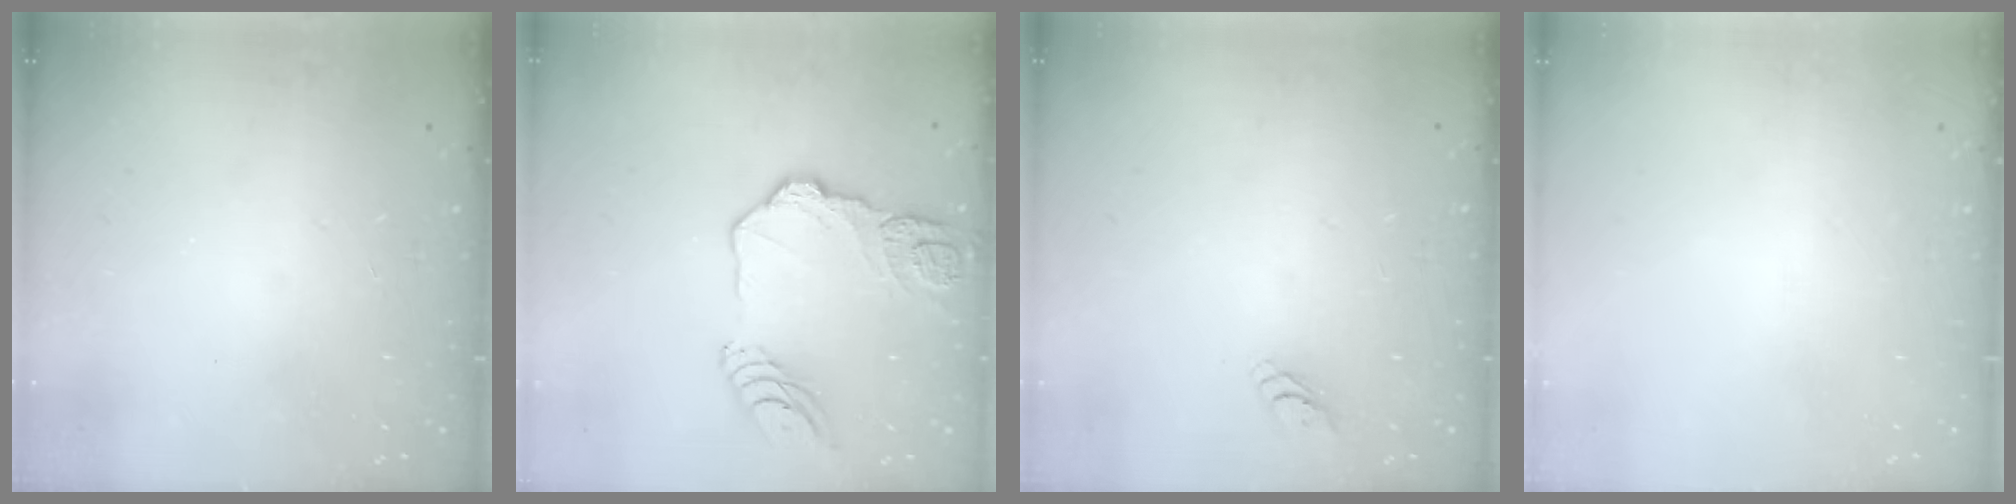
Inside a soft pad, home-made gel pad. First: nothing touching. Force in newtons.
{"total": 16.3, "press": 16.2, "slide": 1.9}
{"total": 2.8, "press": 2.8, "slide": 0.3}
{"total": 0.0}